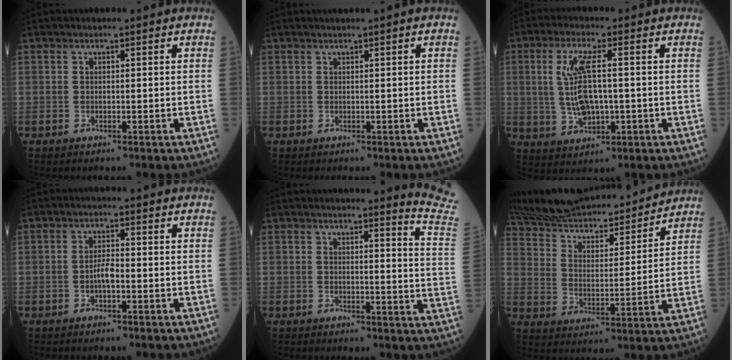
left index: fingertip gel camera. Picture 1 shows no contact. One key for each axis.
{"total": 0.7, "fx": 0.4, "fy": -0.2, "fz": 0.5, "tx": -0.013, "ty": 0.001, "tz": 0.013}
{"total": 7.9, "fx": 0.2, "fy": 2.5, "fz": 7.6, "tx": -0.166, "ty": 0.004, "tz": 0.010}
{"total": 2.3, "fx": -0.9, "fy": 0.5, "fz": 2.0, "tx": -0.039, "ty": 0.001, "tz": -0.019}
{"total": 8.5, "fx": 8.3, "fy": -1.9, "fz": 0.9, "tx": -0.012, "ty": -0.104, "tz": 0.070}
{"total": 24.2, "fx": 22.1, "fy": 4.8, "fz": 8.5, "tx": -0.164, "ty": 0.006, "tz": 0.337}